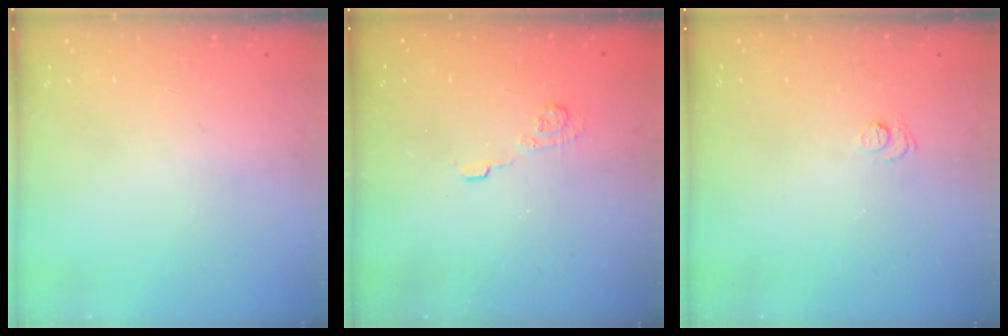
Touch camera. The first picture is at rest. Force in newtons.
{"total": 5.2, "press": 5.1, "slide": 0.9}
{"total": 4.8, "press": 4.8, "slide": 0.4}